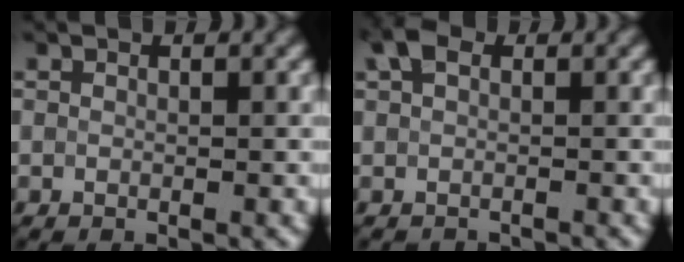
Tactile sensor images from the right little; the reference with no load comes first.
{"total": 2.1, "force": [-0.1, 1.7, 1.2], "torque": [-0.020, 0.006, -0.016]}